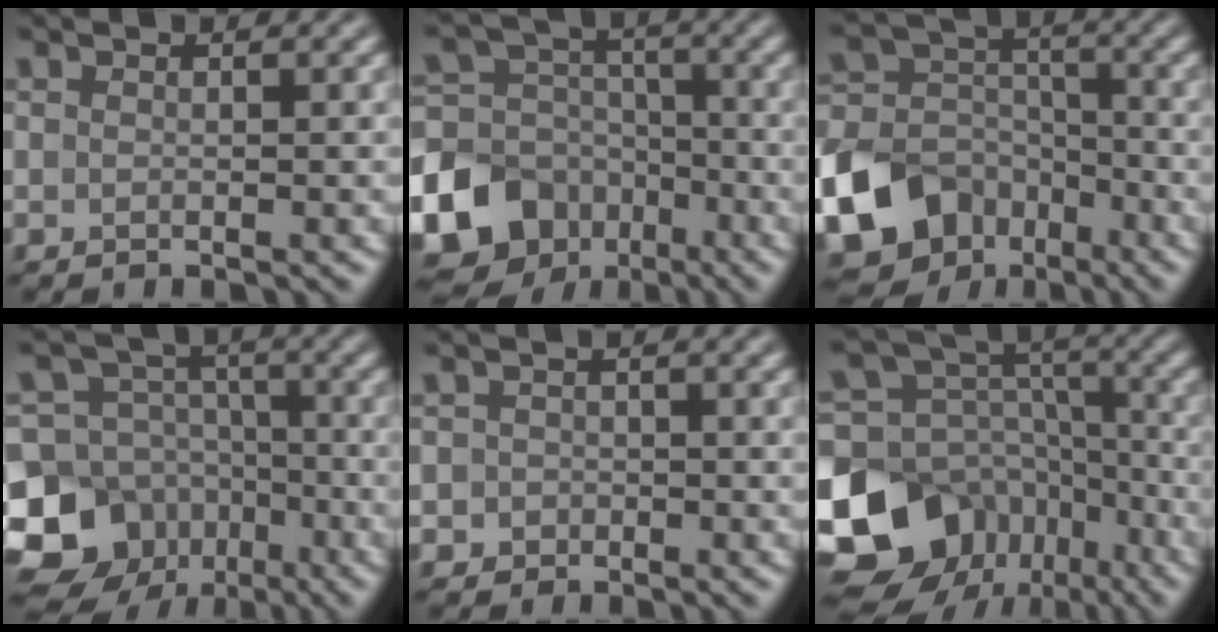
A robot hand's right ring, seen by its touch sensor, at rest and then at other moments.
{"total": 12.9, "force": [-6.2, 10.5, 4.2], "torque": [-0.108, -0.027, -0.119]}
{"total": 14.6, "force": [-7.6, 11.3, 5.2], "torque": [-0.136, -0.032, -0.139]}
{"total": 15.6, "force": [-7.6, 12.8, 4.7], "torque": [-0.123, -0.031, -0.140]}
{"total": 2.4, "force": [-0.8, 2.3, 0.1], "torque": [0.025, 0.011, -0.031]}
{"total": 14.5, "force": [-7.2, 11.2, 5.6], "torque": [-0.144, 0.012, -0.117]}